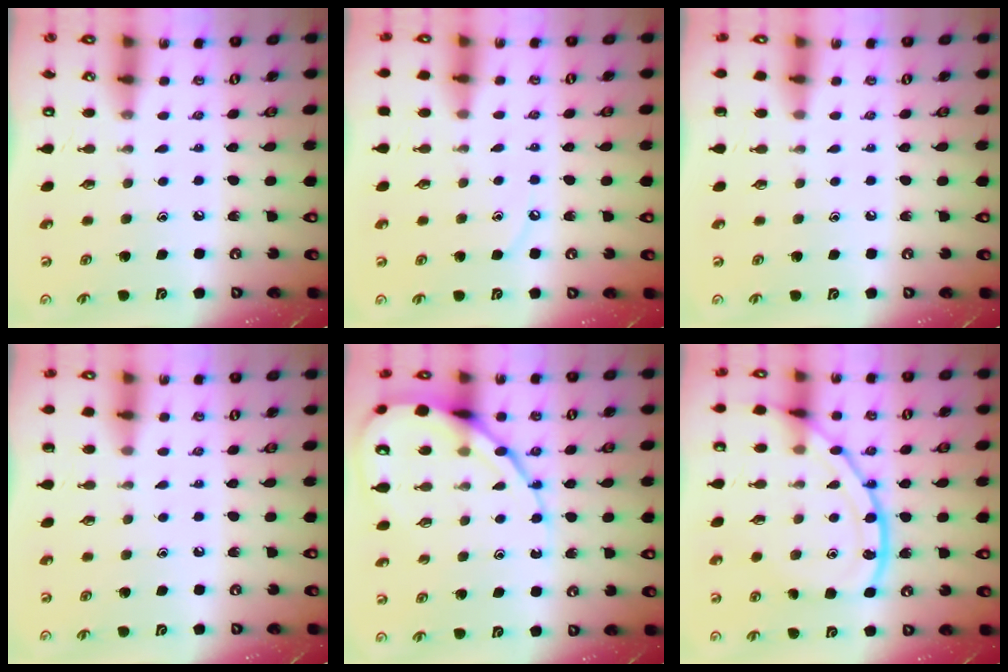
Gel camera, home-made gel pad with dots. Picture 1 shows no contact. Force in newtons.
{"total": 3.4, "press": 3.3, "slide": 0.4}
{"total": 0.0}
{"total": 0.0}
{"total": 12.5, "press": 12.4, "slide": 1.2}
{"total": 14.9, "press": 14.9, "slide": 0.8}